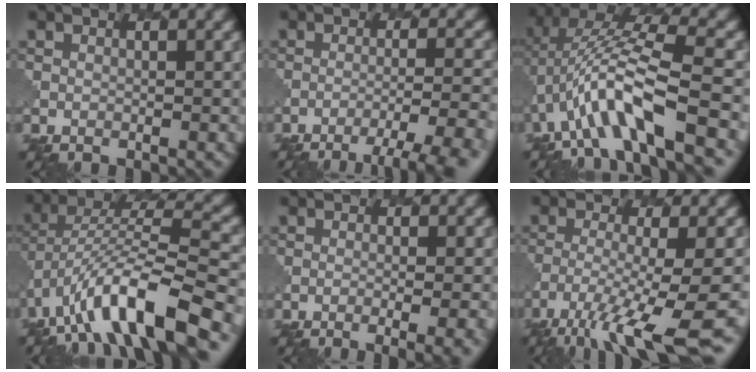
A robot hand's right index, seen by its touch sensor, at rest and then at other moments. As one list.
[{"total": 7.0, "force": [-5.0, 1.1, 4.8], "torque": [-0.061, 0.000, -0.059]}, {"total": 8.7, "force": [-2.1, 2.7, 8.0], "torque": [-0.155, 0.019, -0.041]}, {"total": 11.1, "force": [-6.1, 3.3, 8.7], "torque": [-0.150, 0.015, -0.107]}, {"total": 4.8, "force": [-1.9, 1.6, 4.1], "torque": [-0.032, 0.006, -0.023]}, {"total": 9.6, "force": [-6.1, 1.7, 7.2], "torque": [-0.117, -0.012, -0.101]}]